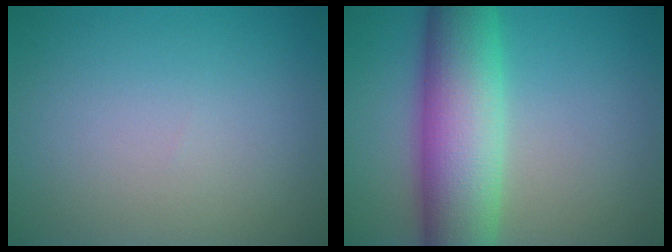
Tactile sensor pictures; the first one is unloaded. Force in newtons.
{"total": 10.2, "press": 10.2, "slide": 0.3}